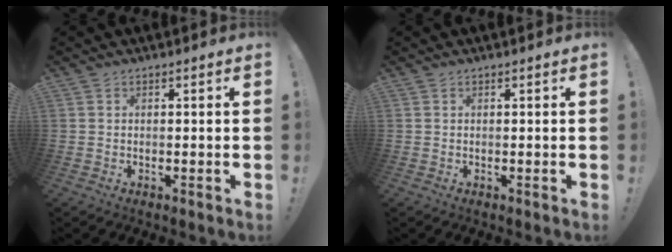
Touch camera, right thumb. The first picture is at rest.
{"total": 0.0}